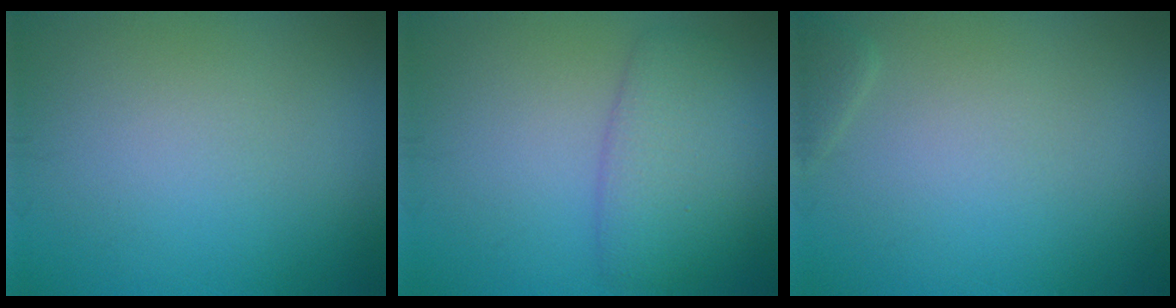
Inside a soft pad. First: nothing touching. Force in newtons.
{"total": 4.1, "press": 4.1, "slide": 0.2}
{"total": 0.9, "press": 0.9, "slide": 0.1}